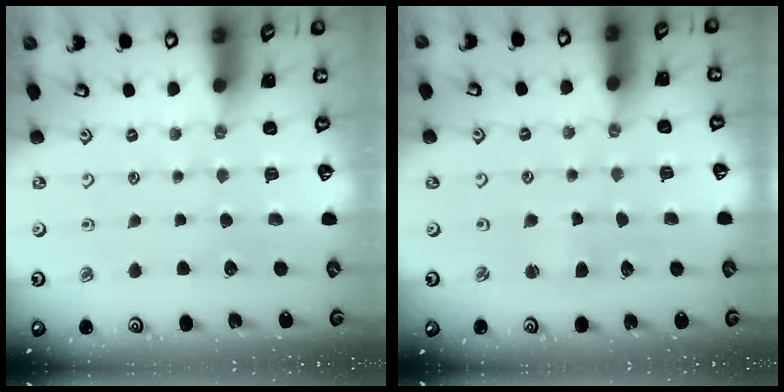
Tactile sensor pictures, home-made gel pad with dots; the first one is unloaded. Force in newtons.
{"total": 2.7, "press": 2.7, "slide": 0.2}